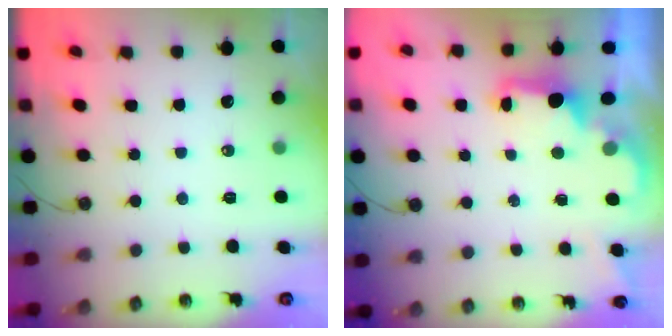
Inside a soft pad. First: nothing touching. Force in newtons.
{"total": 2.3, "press": 2.2, "slide": 0.7}